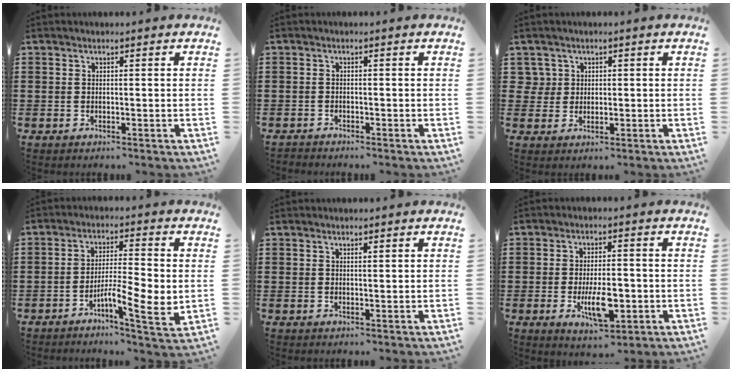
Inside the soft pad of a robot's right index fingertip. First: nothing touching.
{"total": 1.0, "force": [-1.0, 0.2, -0.1], "torque": [-0.001, 0.004, -0.023]}
{"total": 2.3, "force": [0.8, 2.1, 0.4], "torque": [-0.019, 0.010, 0.013]}
{"total": 7.5, "force": [-2.1, 1.5, 7.1], "torque": [-0.113, -0.007, -0.036]}
{"total": 0.6, "force": [0.3, 0.1, 0.5], "torque": [-0.010, 0.001, 0.006]}
{"total": 7.6, "force": [-2.0, 3.2, 6.6], "torque": [-0.114, -0.010, -0.036]}